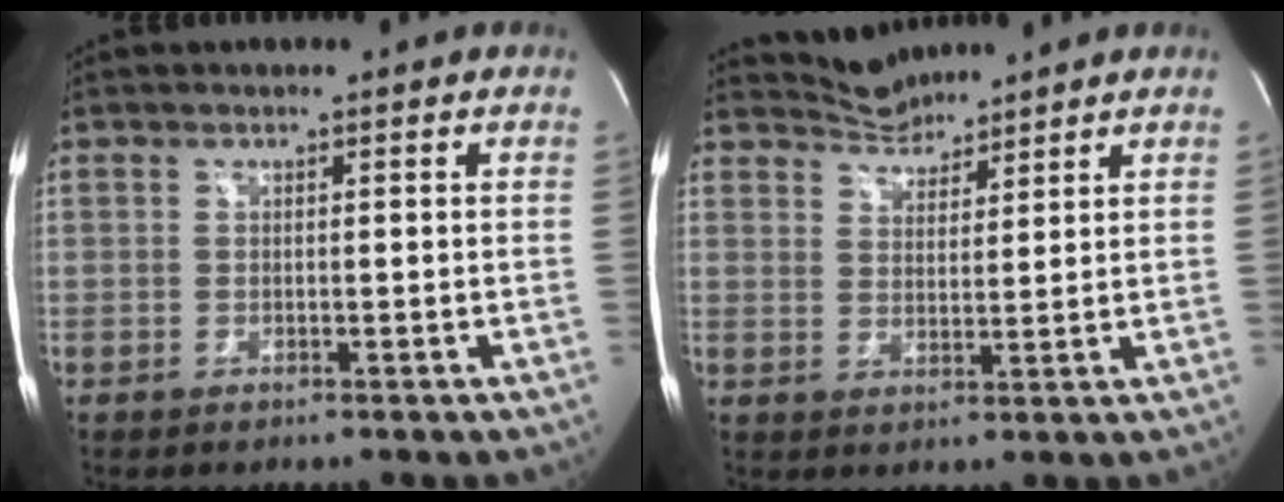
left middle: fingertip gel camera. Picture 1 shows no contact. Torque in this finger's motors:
{"motor_torque": [-0.20, -0.22, -0.09, -0.02]}